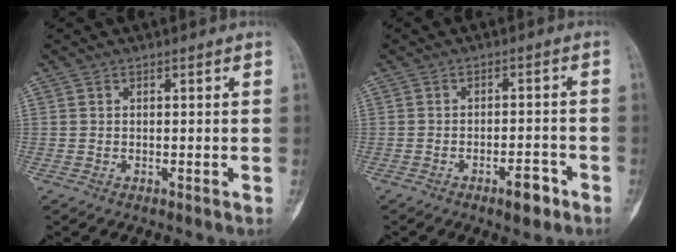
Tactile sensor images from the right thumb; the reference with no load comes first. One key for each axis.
{"total": 4.5, "fx": -2.7, "fy": 1.6, "fz": 3.2, "tx": -0.040, "ty": 0.018, "tz": -0.038}